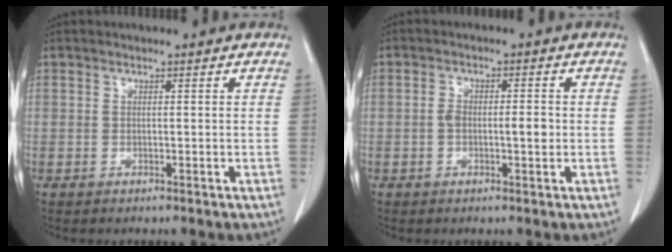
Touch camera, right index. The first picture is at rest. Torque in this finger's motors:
{"motor_torque": [0.62, -0.33, 0.37, 0.07]}